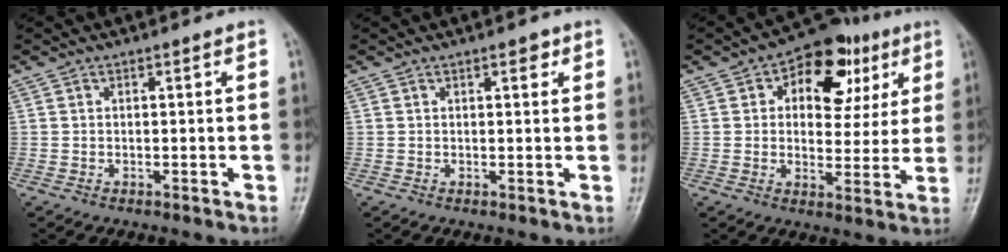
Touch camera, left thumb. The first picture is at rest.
{"total": 1.8, "force": [1.0, 0.8, 1.3], "torque": [-0.010, -0.002, 0.012]}
{"total": 15.5, "force": [6.1, 9.7, 10.4], "torque": [-0.084, 0.003, 0.085]}